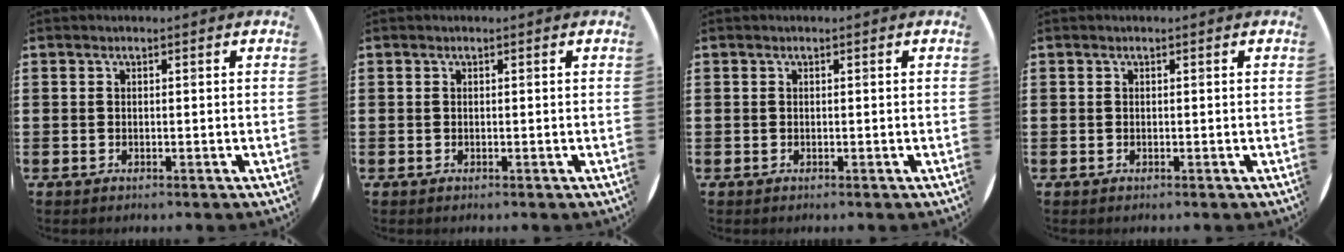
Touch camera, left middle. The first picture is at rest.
{"total": 0.0}
{"total": 0.0}
{"total": 0.0}